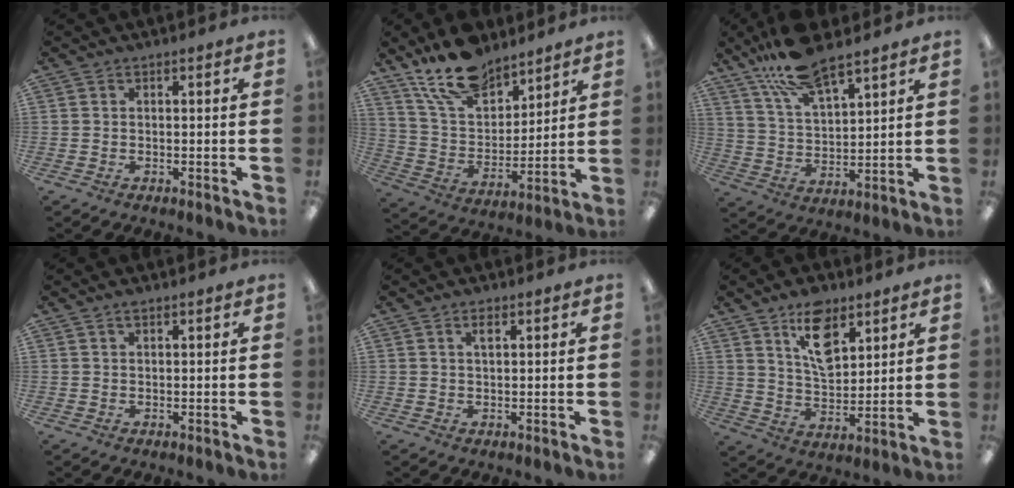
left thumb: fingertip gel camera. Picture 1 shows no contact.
{"total": 16.1, "force": [12.7, 7.4, 6.6], "torque": [-0.125, -0.072, 0.235]}
{"total": 14.4, "force": [11.1, 4.5, 8.0], "torque": [-0.165, -0.044, 0.201]}
{"total": 1.6, "force": [1.2, 0.6, 0.9], "torque": [-0.019, 0.001, 0.023]}
{"total": 2.6, "force": [1.5, 1.1, 1.7], "torque": [-0.023, -0.004, 0.024]}
{"total": 12.4, "force": [7.5, 6.8, 7.3], "torque": [-0.113, -0.028, 0.133]}